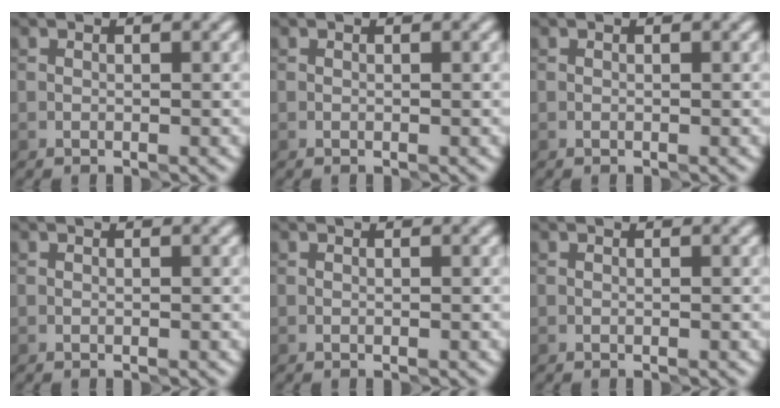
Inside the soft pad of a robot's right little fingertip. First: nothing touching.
{"total": 0.0}
{"total": 0.0}
{"total": 0.0}
{"total": 0.0}
{"total": 0.0}